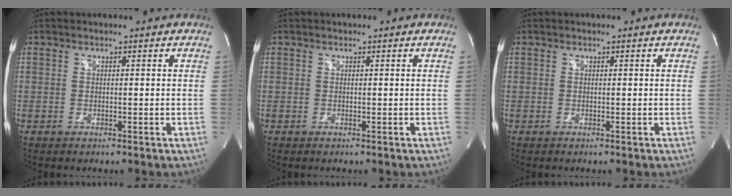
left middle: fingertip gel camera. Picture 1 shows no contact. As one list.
[{"total": 0.0}, {"total": 0.0}]